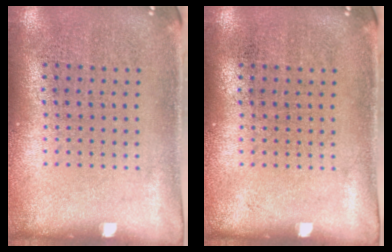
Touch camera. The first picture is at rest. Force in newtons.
{"total": 0.0}